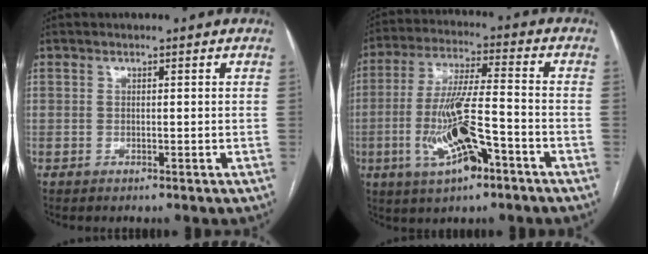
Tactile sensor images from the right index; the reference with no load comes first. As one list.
[{"total": 13.0, "force": [-4.8, 2.5, 11.8], "torque": [-0.240, -0.005, -0.082]}]